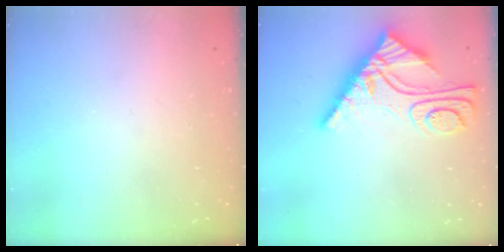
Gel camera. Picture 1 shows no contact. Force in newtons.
{"total": 13.2, "press": 13.1, "slide": 1.5}